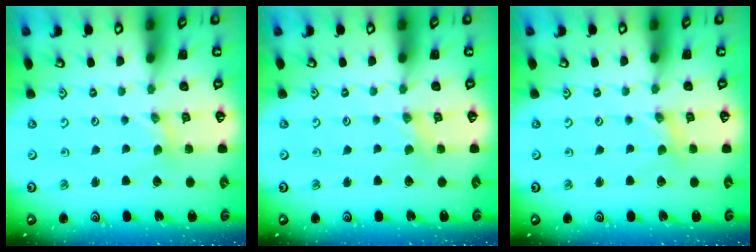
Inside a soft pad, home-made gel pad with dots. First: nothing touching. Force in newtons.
{"total": 1.4, "press": 1.3, "slide": 0.3}
{"total": 0.0}